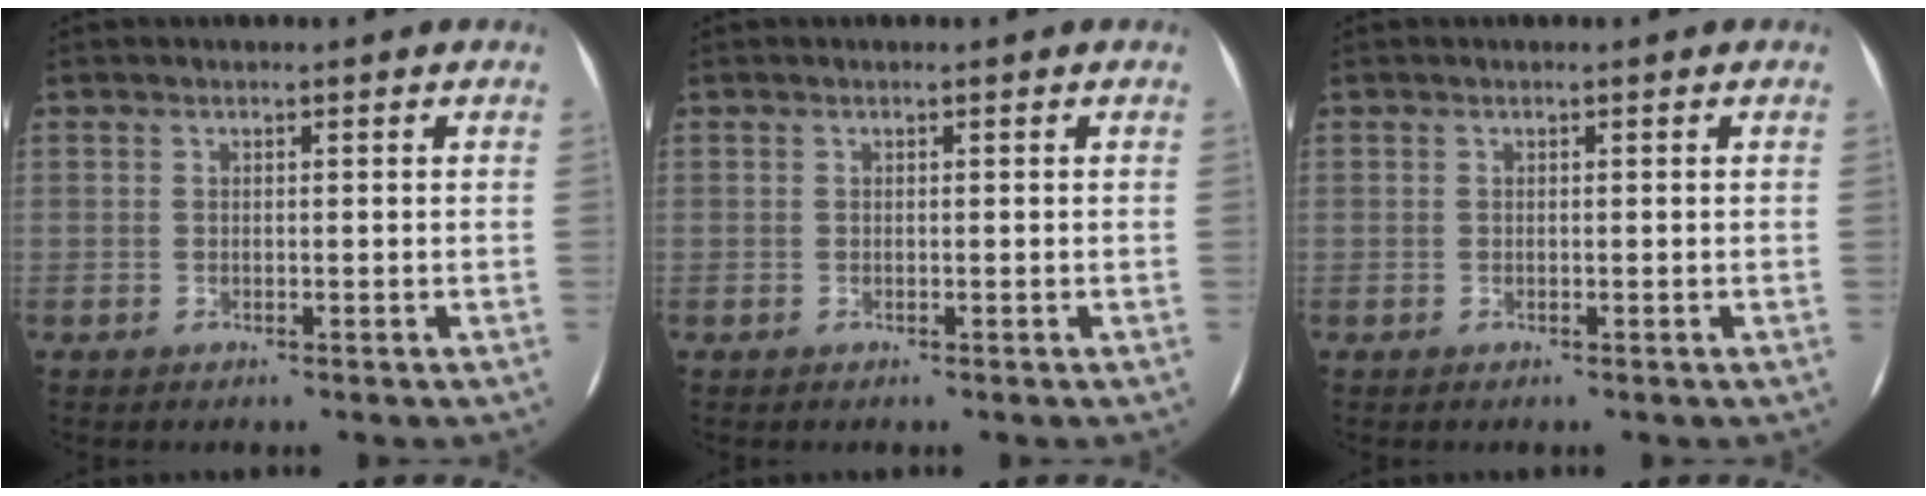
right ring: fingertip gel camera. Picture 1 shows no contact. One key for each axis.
{"total": 0.0}
{"total": 0.0}